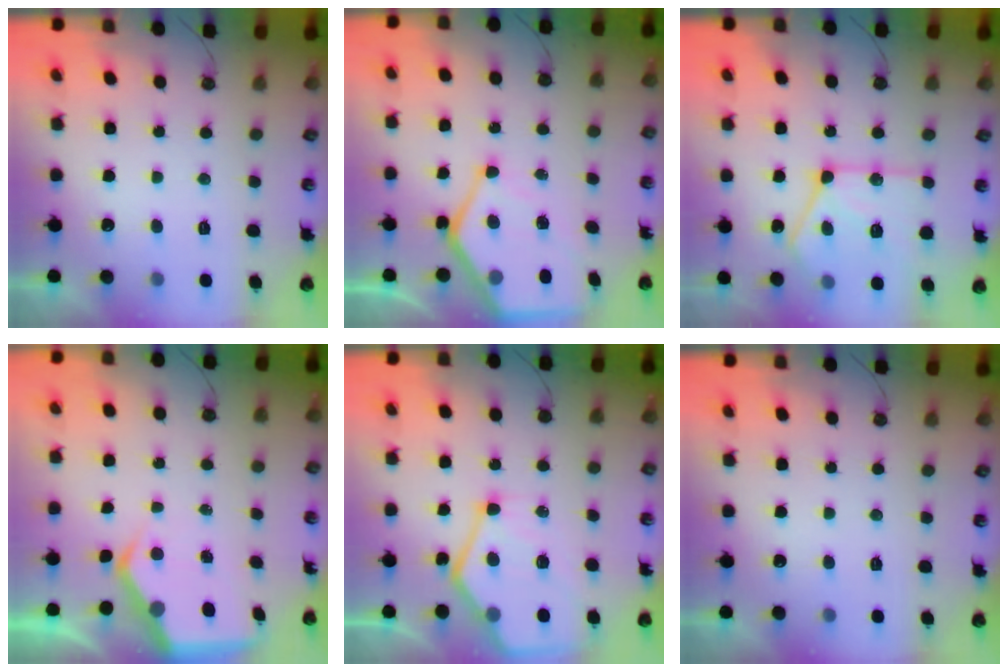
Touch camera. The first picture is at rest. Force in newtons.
{"total": 12.4, "press": 12.4, "slide": 1.3}
{"total": 17.5, "press": 17.5, "slide": 1.4}
{"total": 5.8, "press": 5.7, "slide": 0.6}
{"total": 16.4, "press": 16.3, "slide": 1.6}
{"total": 0.0}